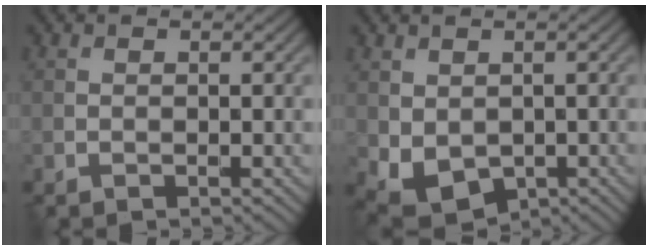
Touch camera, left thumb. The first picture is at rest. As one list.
[{"total": 5.1, "force": [-0.7, 3.7, 3.4], "torque": [-0.086, -0.024, -0.006]}]